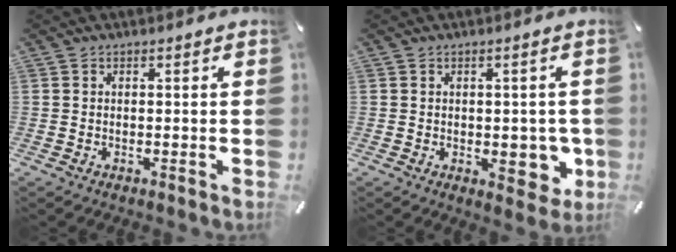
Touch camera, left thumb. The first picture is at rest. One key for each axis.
{"total": 7.5, "fx": -1.1, "fy": 4.1, "fz": 6.3, "tx": -0.065, "ty": -0.004, "tz": -0.013}